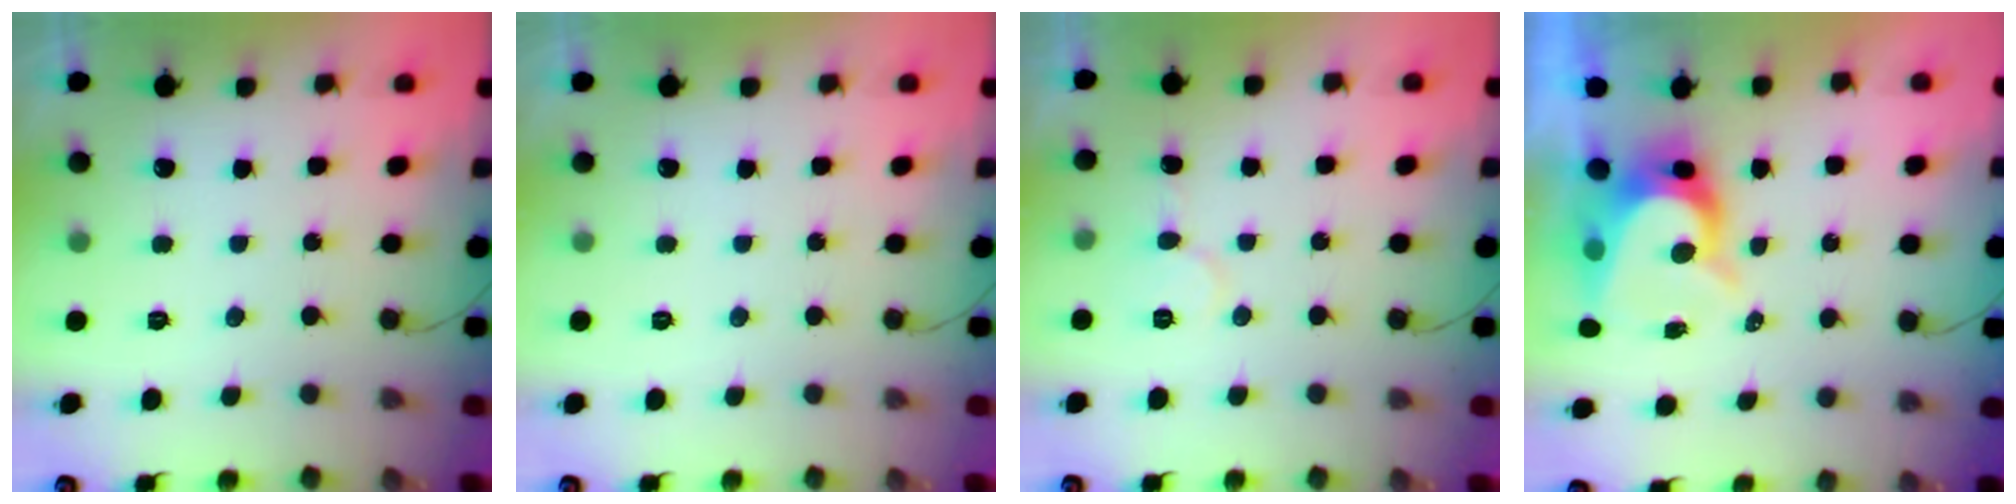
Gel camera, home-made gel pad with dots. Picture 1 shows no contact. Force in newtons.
{"total": 0.0}
{"total": 5.2, "press": 5.2, "slide": 0.3}
{"total": 8.0, "press": 7.9, "slide": 0.7}